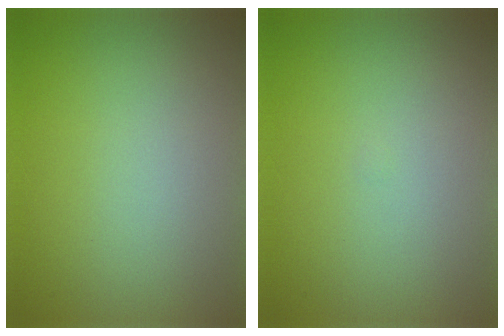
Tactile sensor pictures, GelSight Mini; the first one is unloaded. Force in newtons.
{"total": 0.0}